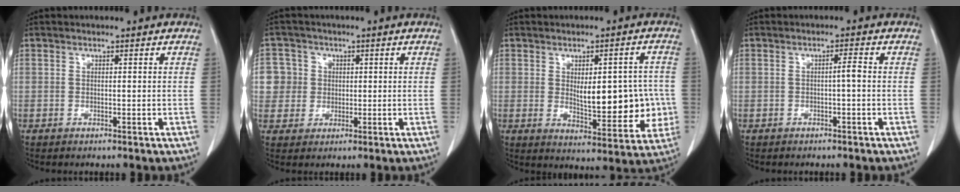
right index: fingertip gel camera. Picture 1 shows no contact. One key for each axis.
{"total": 5.7, "fx": 0.9, "fy": 5.6, "fz": 0.2, "tx": -0.001, "ty": 0.018, "tz": 0.021}
{"total": 12.1, "fx": -0.1, "fy": 5.0, "fz": 11.0, "tx": -0.138, "ty": 0.005, "tz": 0.014}
{"total": 1.5, "fx": -0.3, "fy": -0.1, "fz": 1.5, "tx": -0.025, "ty": 0.004, "tz": -0.004}